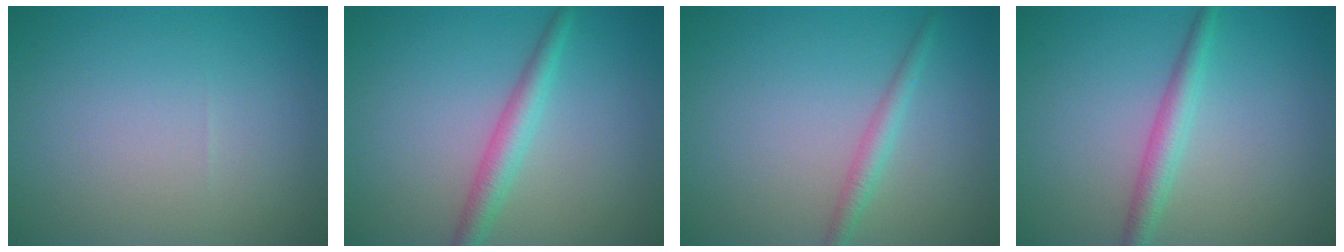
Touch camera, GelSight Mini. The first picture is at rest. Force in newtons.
{"total": 2.7, "press": 2.7, "slide": 0.1}
{"total": 1.7, "press": 1.7, "slide": 0.0}
{"total": 2.4, "press": 2.4, "slide": 0.0}